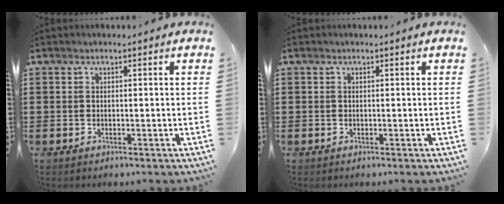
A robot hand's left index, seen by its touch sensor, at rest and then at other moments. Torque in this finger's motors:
{"motor_torque": [-0.06, 0.09, -0.01, 0.00]}